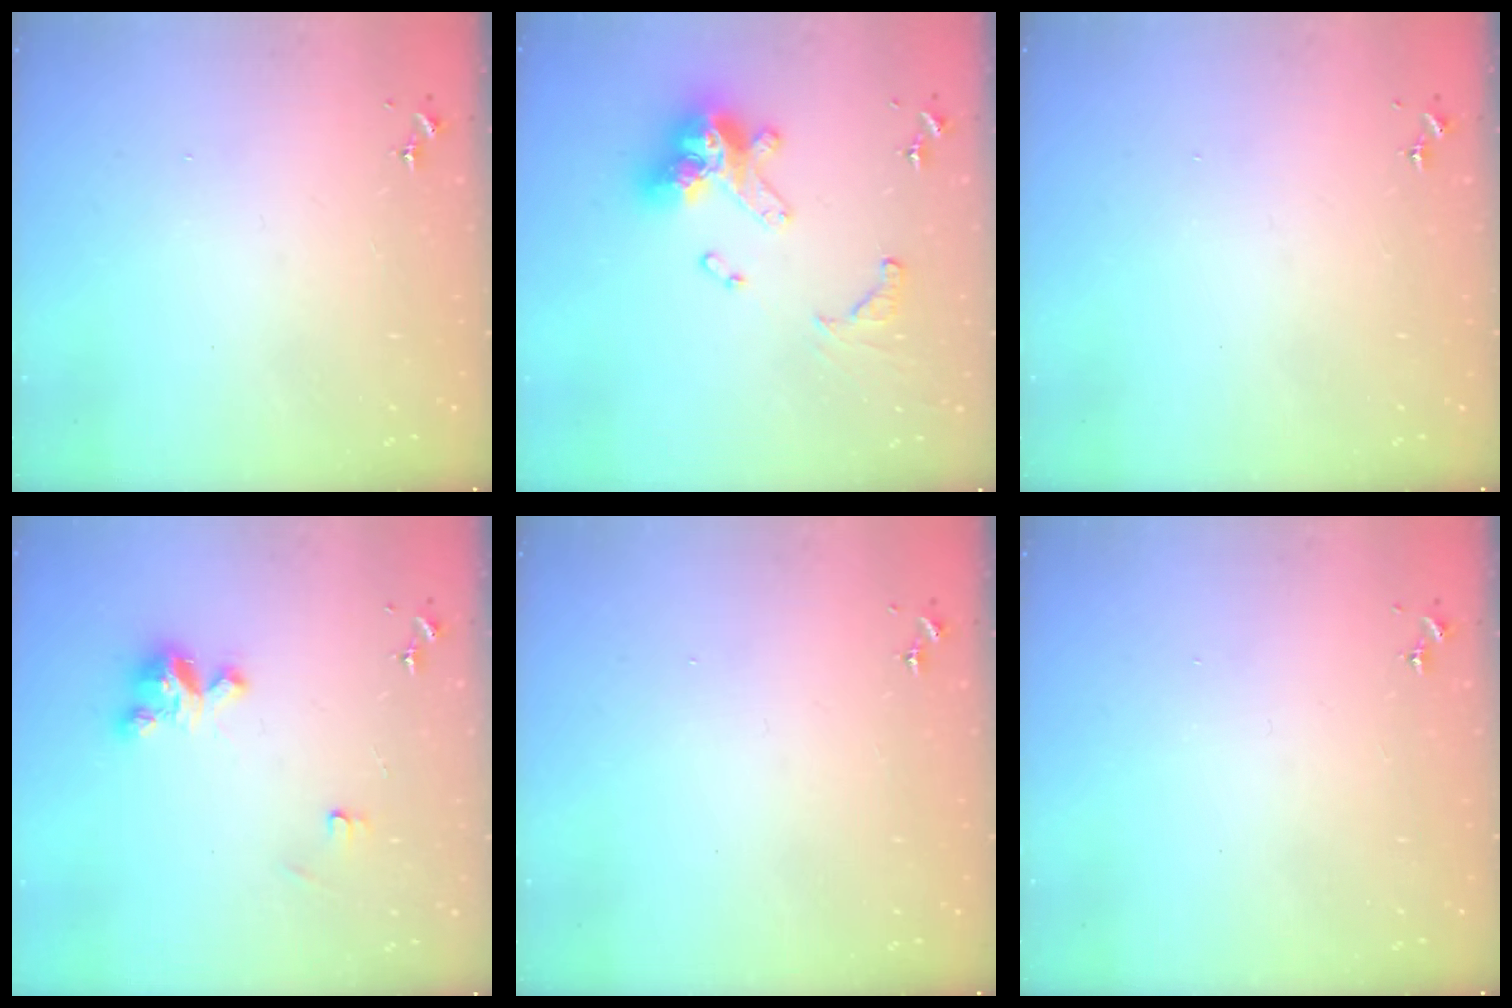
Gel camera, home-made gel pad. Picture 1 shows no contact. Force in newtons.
{"total": 17.4, "press": 17.3, "slide": 2.2}
{"total": 0.0}
{"total": 8.8, "press": 8.8, "slide": 0.1}
{"total": 0.0}
{"total": 0.0}